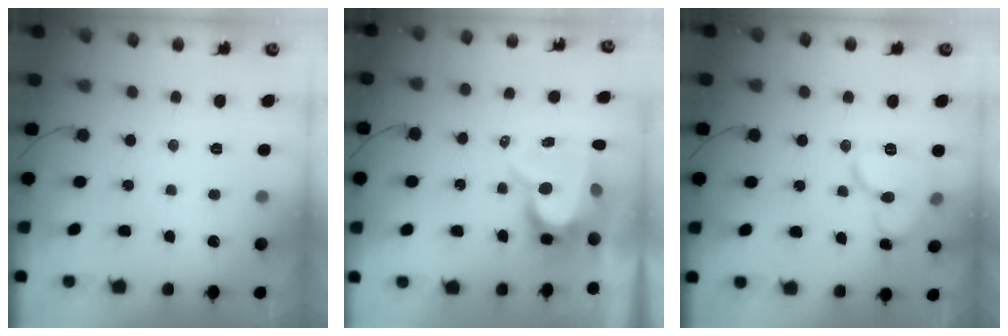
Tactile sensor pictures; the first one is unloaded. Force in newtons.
{"total": 9.7, "press": 9.7, "slide": 1.0}
{"total": 11.4, "press": 11.4, "slide": 0.7}